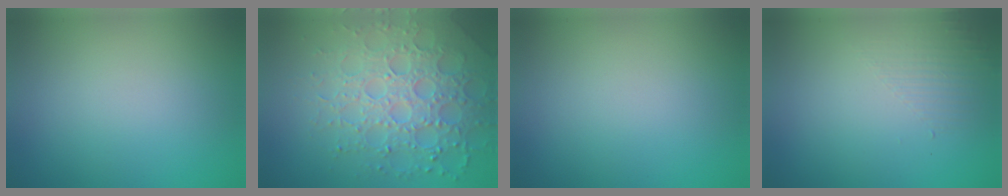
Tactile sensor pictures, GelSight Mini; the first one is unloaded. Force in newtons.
{"total": 6.9, "press": 6.7, "slide": 1.6}
{"total": 0.0}
{"total": 1.4, "press": 0.2, "slide": 1.4}